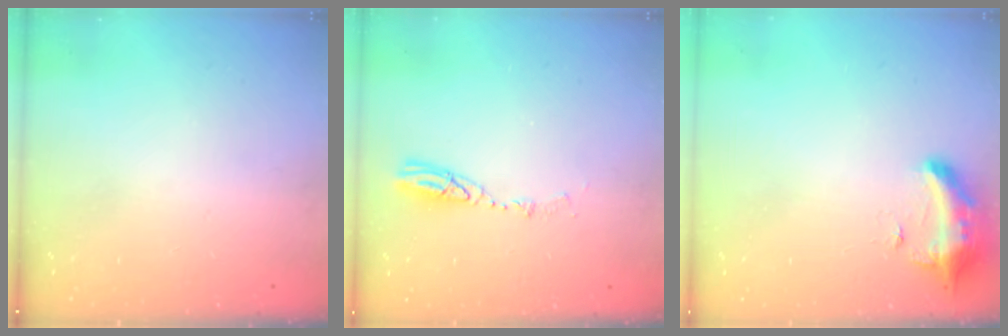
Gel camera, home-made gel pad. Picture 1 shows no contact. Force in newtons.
{"total": 4.7, "press": 4.6, "slide": 0.5}
{"total": 10.4, "press": 9.8, "slide": 3.5}